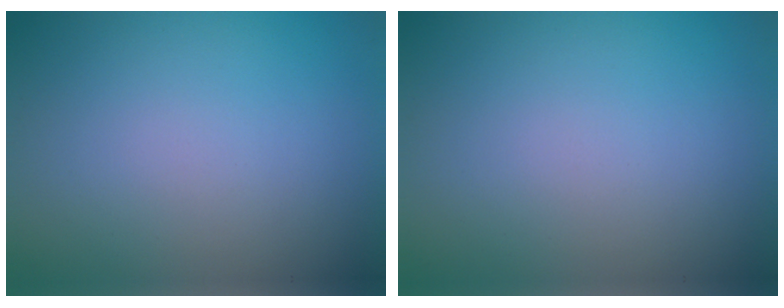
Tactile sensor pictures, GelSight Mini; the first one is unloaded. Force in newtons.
{"total": 0.0}